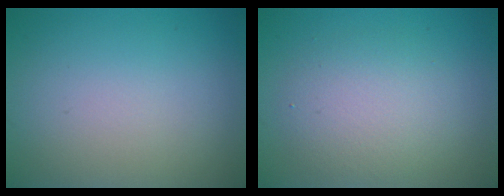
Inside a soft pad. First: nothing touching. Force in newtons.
{"total": 4.0, "press": 4.0, "slide": 0.5}